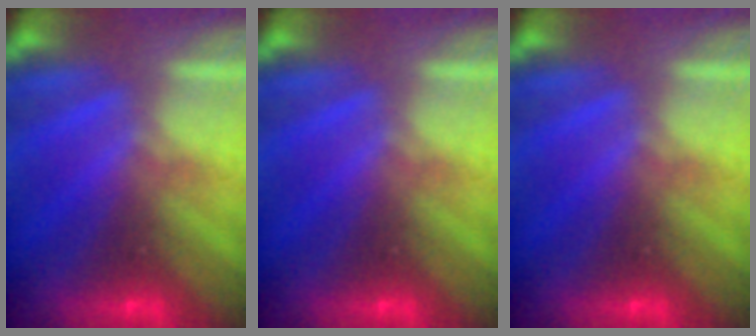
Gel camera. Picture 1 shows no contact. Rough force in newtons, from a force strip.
{"total": 0.0}
{"total": 0.0}